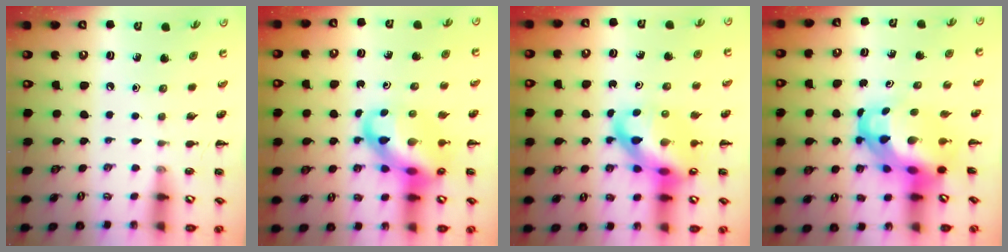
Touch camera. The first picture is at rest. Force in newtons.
{"total": 14.7, "press": 14.2, "slide": 3.7}
{"total": 15.8, "press": 15.2, "slide": 4.1}
{"total": 7.4, "press": 7.1, "slide": 2.0}